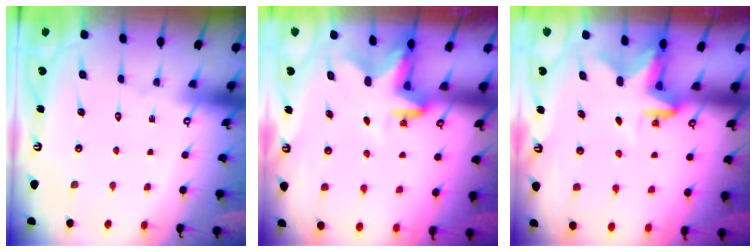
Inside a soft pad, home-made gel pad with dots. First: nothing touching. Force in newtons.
{"total": 2.6, "press": 2.6, "slide": 0.4}
{"total": 2.6, "press": 2.6, "slide": 0.4}